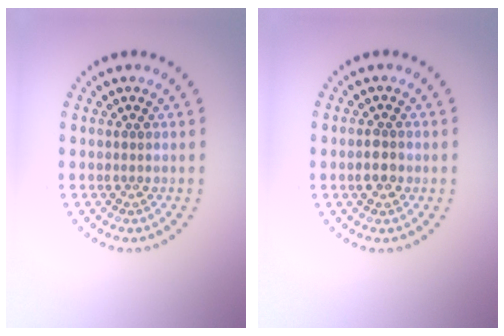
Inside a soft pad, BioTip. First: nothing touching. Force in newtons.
{"total": 1.9, "press": 1.8, "slide": 0.3}